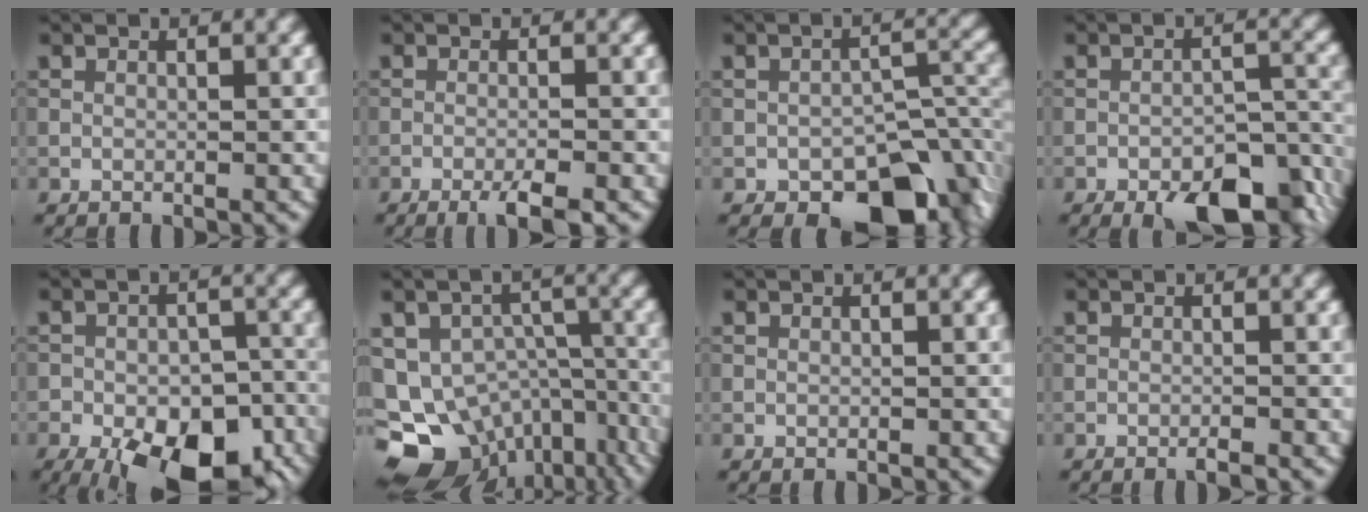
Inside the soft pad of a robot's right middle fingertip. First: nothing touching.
{"total": 2.9, "force": [-1.8, 0.4, 2.3], "torque": [-0.038, 0.001, -0.036]}
{"total": 9.4, "force": [-4.8, 5.3, 6.1], "torque": [-0.074, -0.019, -0.065]}
{"total": 9.3, "force": [-6.0, 3.6, 6.1], "torque": [-0.075, -0.007, -0.081]}
{"total": 14.2, "force": [-8.3, 7.1, 9.0], "torque": [-0.118, -0.032, -0.117]}
{"total": 16.1, "force": [-8.7, 11.3, 7.5], "torque": [-0.140, -0.030, -0.088]}
{"total": 0.0}
{"total": 1.0, "force": [-0.7, 0.0, 0.7], "torque": [-0.010, -0.002, -0.014]}